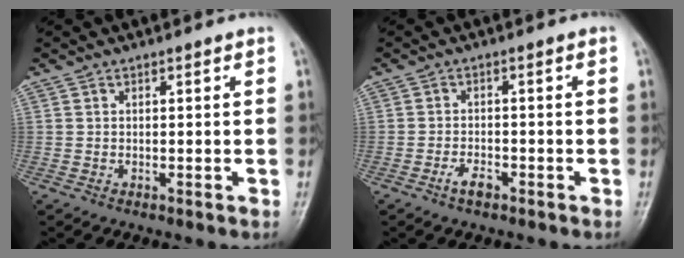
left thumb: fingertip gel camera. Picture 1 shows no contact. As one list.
[{"total": 2.6, "force": [-1.7, 1.1, 1.6], "torque": [-0.034, 0.010, -0.033]}]